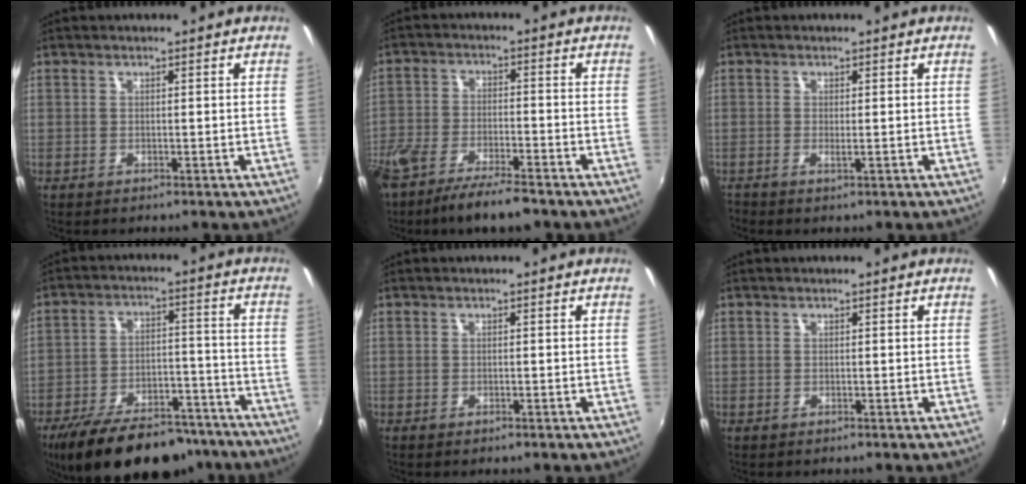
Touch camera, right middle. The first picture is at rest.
{"total": 11.4, "force": [-8.8, 2.6, 6.6], "torque": [-0.157, -0.028, -0.160]}
{"total": 0.7, "force": [-0.3, -0.1, 0.7], "torque": [-0.014, -0.002, -0.005]}
{"total": 22.5, "force": [-17.9, 8.8, 10.3], "torque": [-0.196, 0.002, -0.249]}
{"total": 0.5, "force": [-0.4, 0.2, 0.2], "torque": [-0.005, -0.003, -0.008]}
{"total": 0.0}